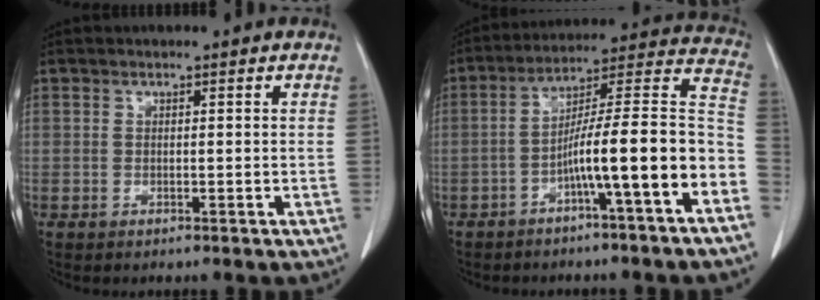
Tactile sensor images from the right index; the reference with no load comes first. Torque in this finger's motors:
{"motor_torque": [1.93, -0.21, 1.05, 0.21]}